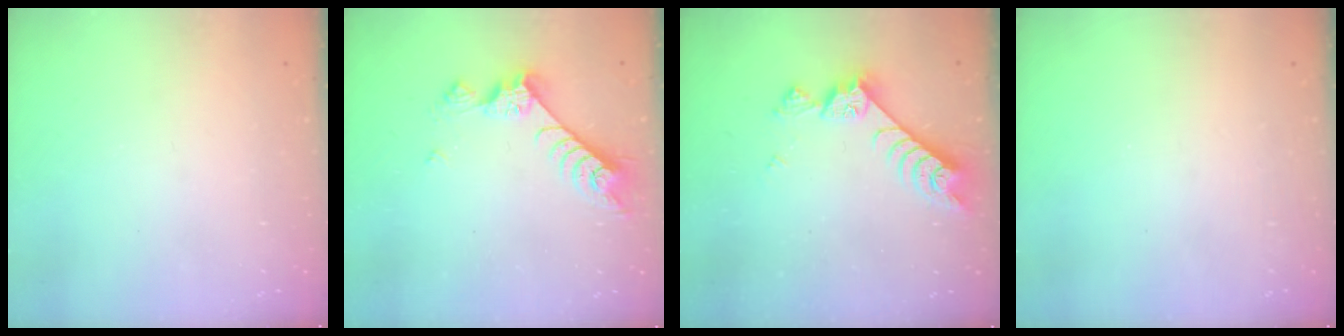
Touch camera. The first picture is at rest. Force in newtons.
{"total": 8.4, "press": 8.3, "slide": 0.8}
{"total": 7.7, "press": 7.6, "slide": 1.2}
{"total": 0.0}